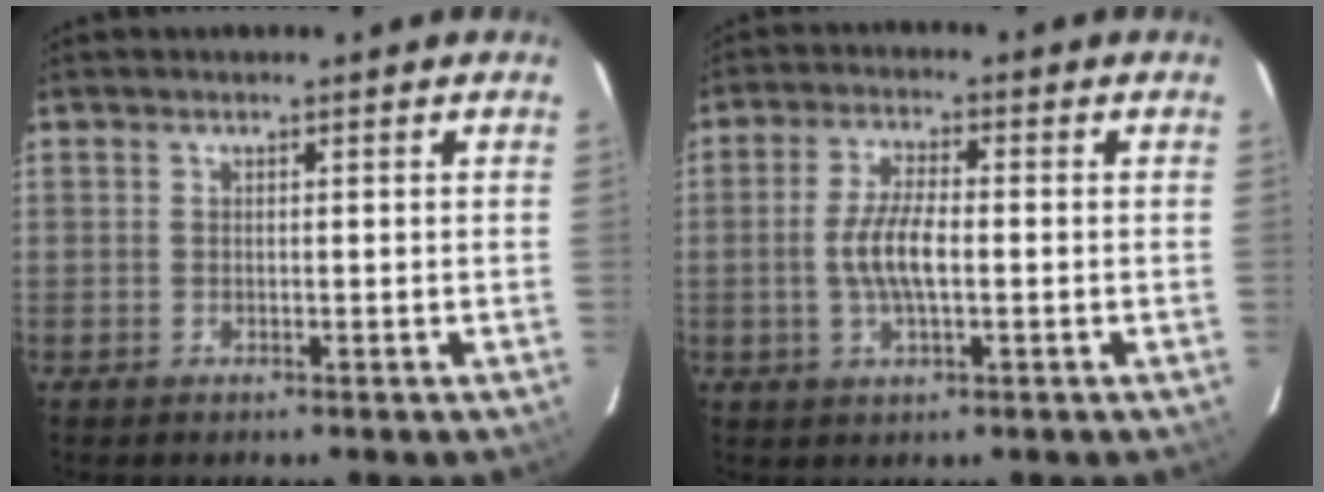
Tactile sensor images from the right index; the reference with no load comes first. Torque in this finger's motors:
{"motor_torque": [0.95, -0.21, 0.68, 0.16]}